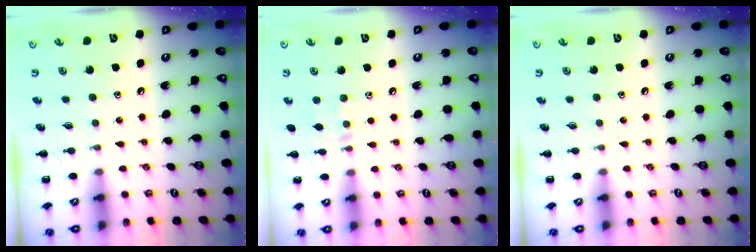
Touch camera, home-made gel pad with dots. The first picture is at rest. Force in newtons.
{"total": 4.4, "press": 4.2, "slide": 1.4}
{"total": 0.0}